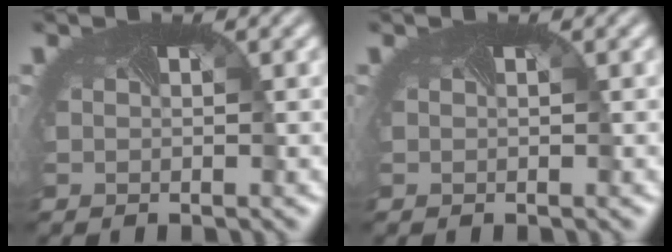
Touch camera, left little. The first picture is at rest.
{"total": 0.0}